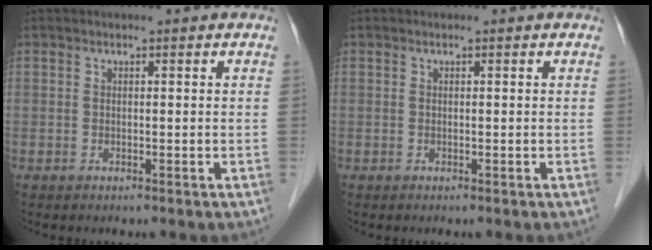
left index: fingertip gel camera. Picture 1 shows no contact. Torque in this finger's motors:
{"motor_torque": [-0.01, 0.00, 0.00, 0.00]}